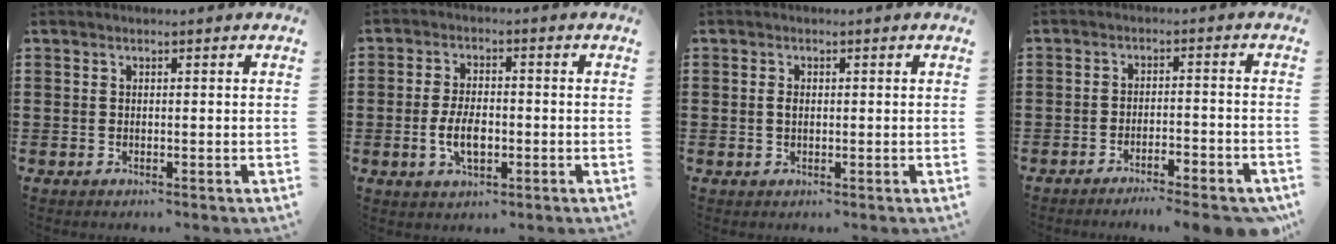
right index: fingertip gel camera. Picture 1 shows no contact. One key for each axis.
{"total": 5.4, "fx": -1.1, "fy": 2.7, "fz": 4.6, "tx": -0.102, "ty": -0.001, "tz": -0.025}
{"total": 1.3, "fx": 0.0, "fy": 0.8, "fz": 0.9, "tx": -0.021, "ty": 0.006, "tz": 0.000}
{"total": 4.0, "fx": -3.5, "fy": 0.1, "fz": 1.8, "tx": -0.030, "ty": -0.005, "tz": -0.066}